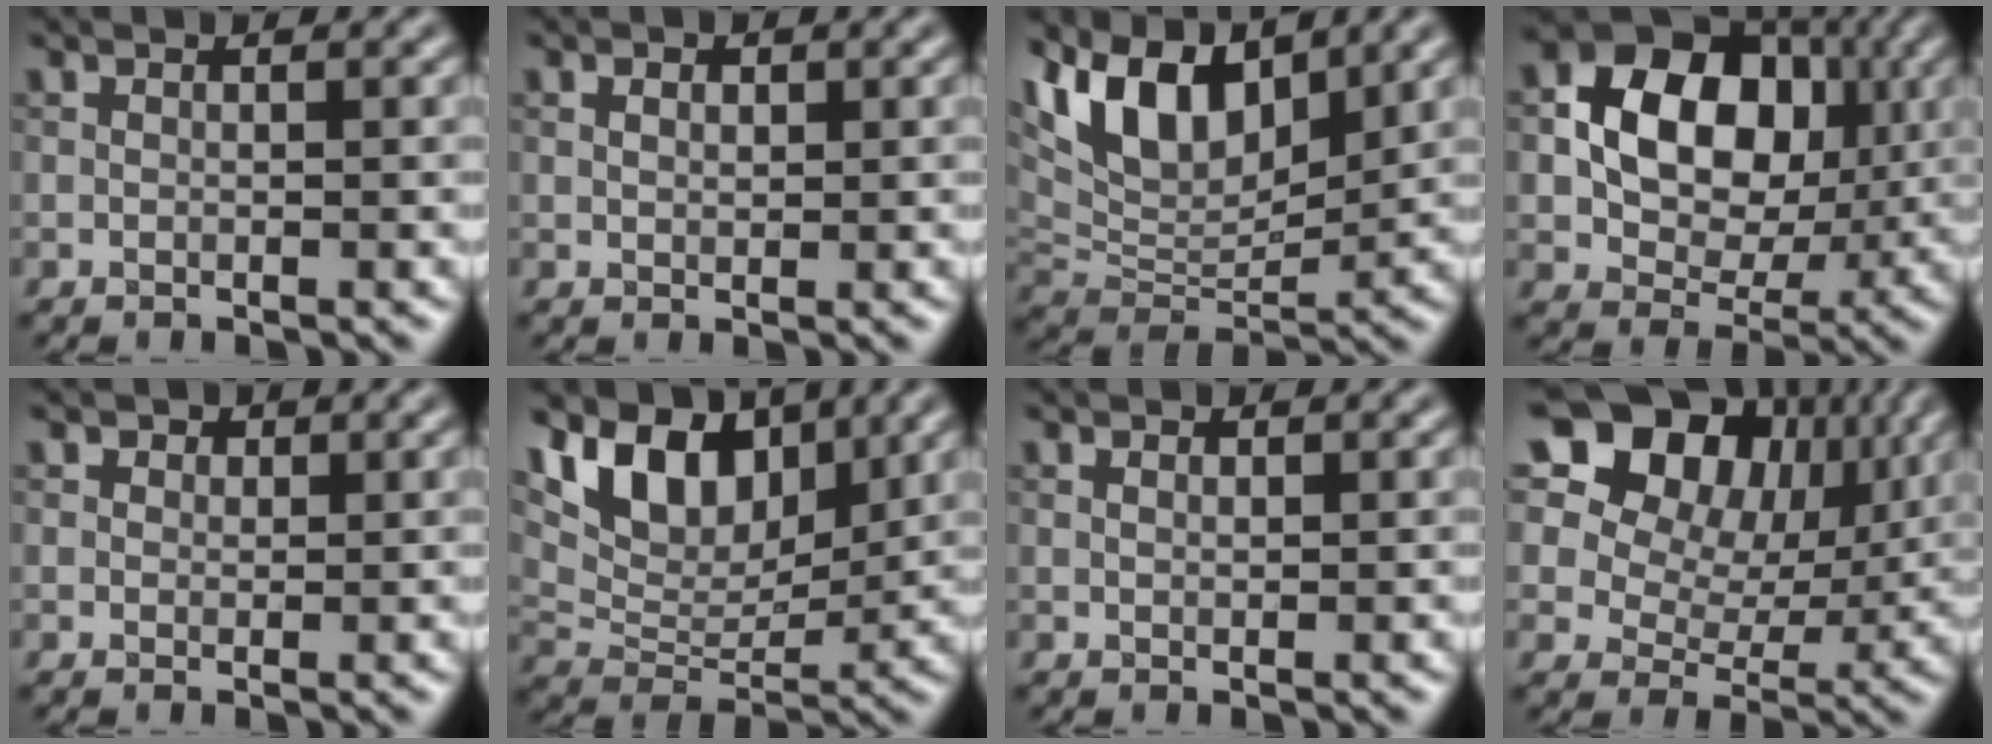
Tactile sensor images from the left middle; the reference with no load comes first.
{"total": 0.9, "force": [0.4, 0.7, 0.5], "torque": [-0.008, -0.002, 0.007]}
{"total": 9.6, "force": [5.6, 4.4, 6.4], "torque": [-0.129, 0.009, 0.101]}
{"total": 11.1, "force": [1.6, 8.2, 7.2], "torque": [-0.112, 0.013, 0.012]}
{"total": 1.5, "force": [0.9, 1.1, 0.5], "torque": [-0.005, -0.002, 0.003]}
{"total": 7.6, "force": [4.0, 4.4, 4.7], "torque": [-0.079, -0.006, 0.068]}
{"total": 0.6, "force": [0.3, 0.4, 0.3], "torque": [-0.007, 0.000, 0.005]}
{"total": 16.1, "force": [7.9, 11.5, 8.1], "torque": [-0.195, 0.061, 0.143]}